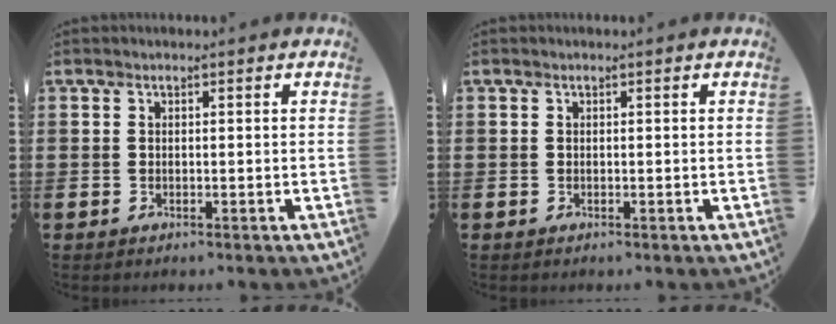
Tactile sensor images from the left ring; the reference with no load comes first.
{"total": 0.0}